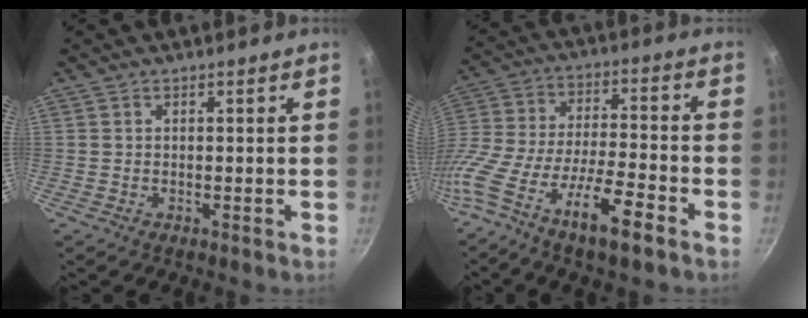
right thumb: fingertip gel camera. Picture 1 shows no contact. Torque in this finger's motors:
{"motor_torque": [0.16, 0.42, 1.53, -1.24, 0.31]}